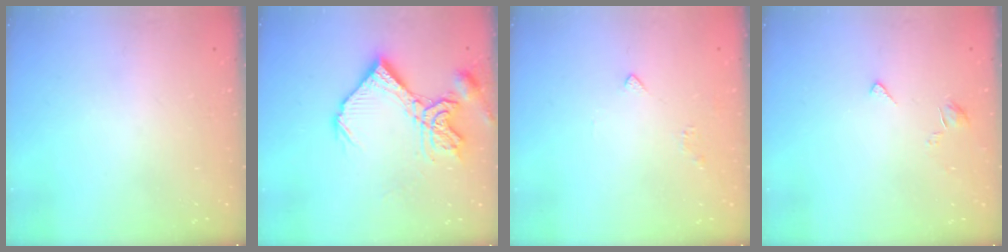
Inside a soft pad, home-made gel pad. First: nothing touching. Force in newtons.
{"total": 20.3, "press": 20.2, "slide": 2.2}
{"total": 2.4, "press": 2.3, "slide": 0.6}
{"total": 2.7, "press": 2.7, "slide": 0.5}